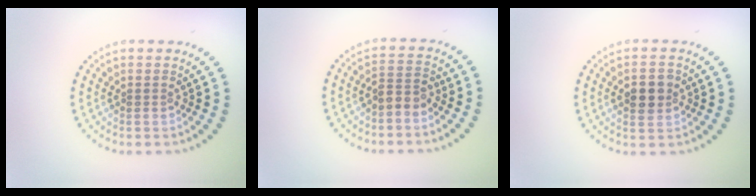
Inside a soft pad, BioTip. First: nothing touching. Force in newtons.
{"total": 1.9, "press": 1.6, "slide": 1.0}
{"total": 2.8, "press": 2.8, "slide": 0.0}